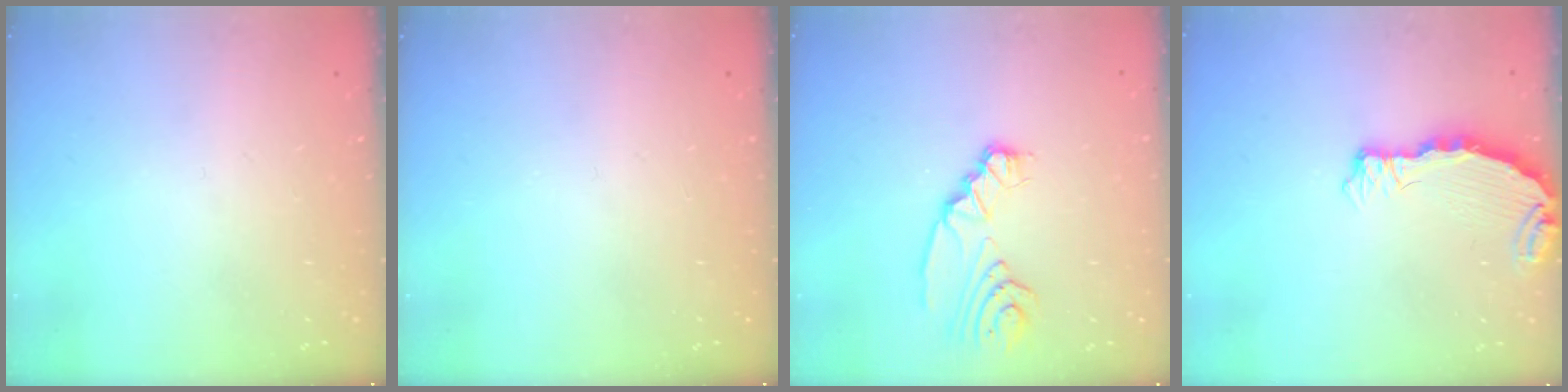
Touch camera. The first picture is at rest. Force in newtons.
{"total": 0.0}
{"total": 7.2, "press": 7.2, "slide": 0.5}
{"total": 6.9, "press": 6.9, "slide": 0.6}